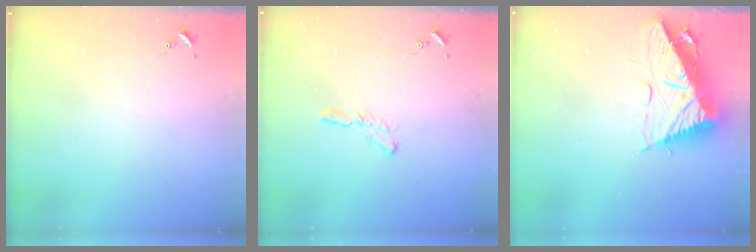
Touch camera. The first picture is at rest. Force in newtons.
{"total": 5.3, "press": 5.3, "slide": 0.1}
{"total": 13.3, "press": 13.2, "slide": 1.4}